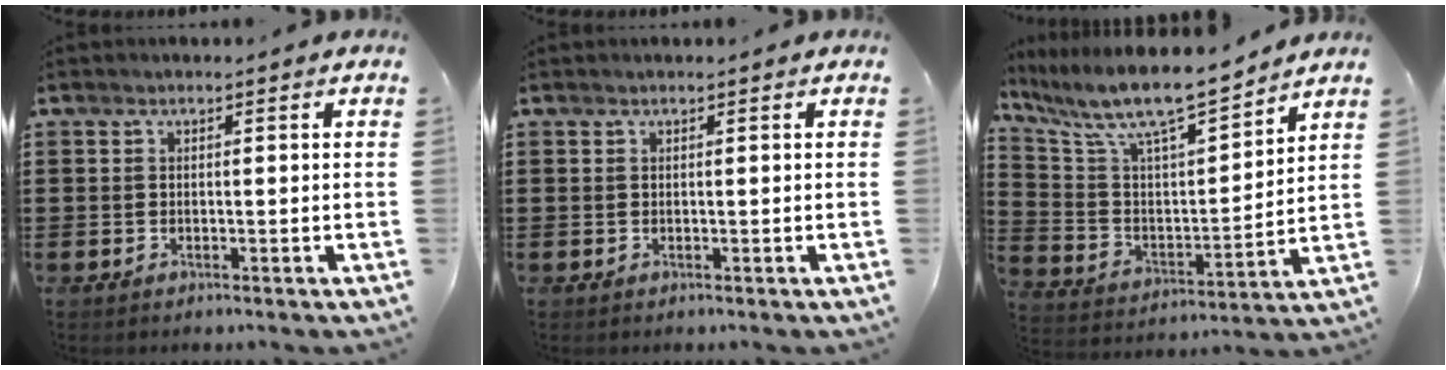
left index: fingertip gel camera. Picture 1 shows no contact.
{"total": 0.0}
{"total": 10.1, "force": [8.5, 1.8, 5.1], "torque": [-0.136, -0.054, 0.143]}